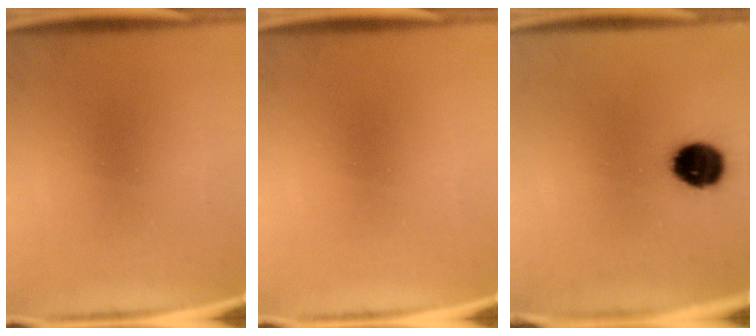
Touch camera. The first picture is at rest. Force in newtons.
{"total": 0.0}
{"total": 10.2}